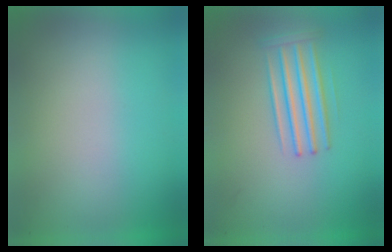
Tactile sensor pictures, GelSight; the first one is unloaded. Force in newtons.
{"total": 2.8}